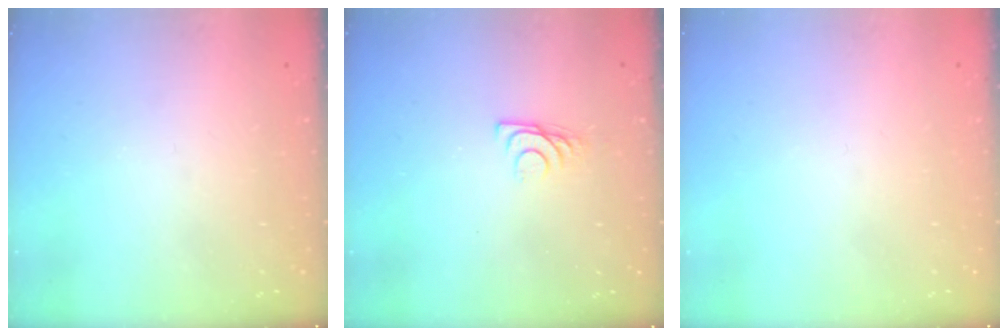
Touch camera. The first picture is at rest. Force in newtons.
{"total": 6.8, "press": 6.8, "slide": 0.6}
{"total": 1.8, "press": 1.7, "slide": 0.1}